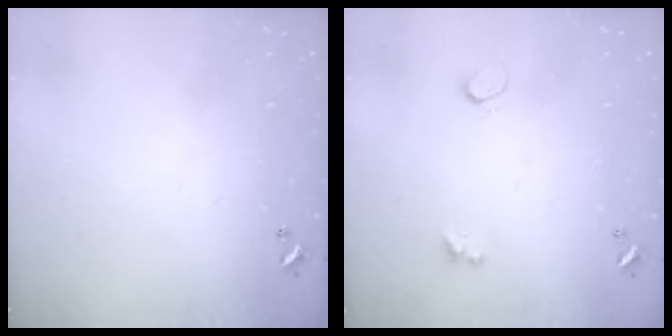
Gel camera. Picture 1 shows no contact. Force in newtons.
{"total": 2.1, "press": 1.8, "slide": 1.2}